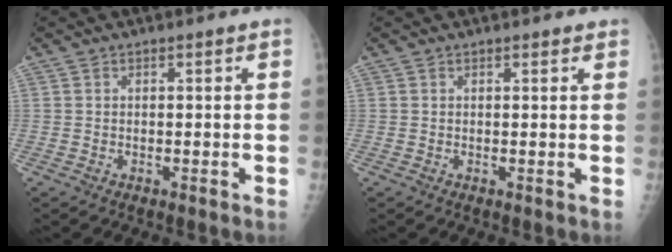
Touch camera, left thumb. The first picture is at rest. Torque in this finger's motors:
{"motor_torque": [-0.16, -0.01, -0.11, -0.04, 0.01]}